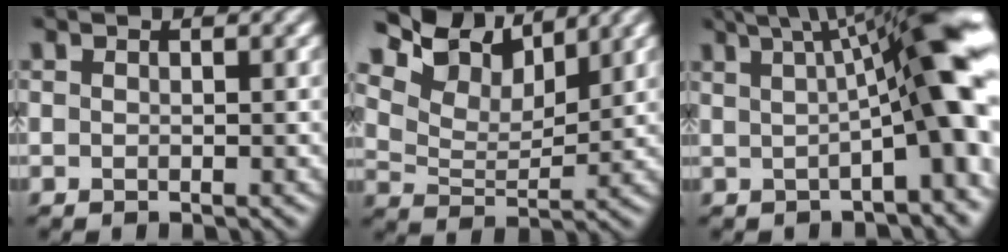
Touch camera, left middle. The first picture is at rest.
{"total": 8.2, "force": [6.7, 3.0, 3.6], "torque": [-0.087, 0.026, 0.106]}
{"total": 10.8, "force": [1.6, 2.5, 10.4], "torque": [-0.116, 0.032, 0.023]}